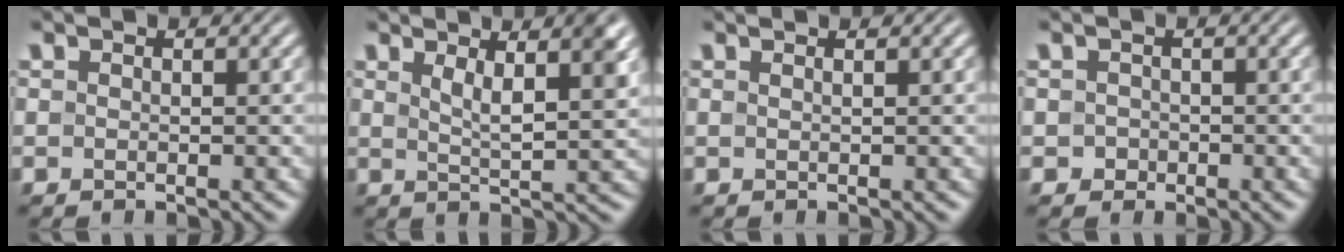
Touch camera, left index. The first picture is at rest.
{"total": 4.9, "force": [2.4, 1.5, 4.1], "torque": [-0.053, 0.001, 0.036]}
{"total": 1.3, "force": [0.8, 0.5, 0.9], "torque": [-0.002, -0.004, -0.003]}
{"total": 0.9, "force": [-0.2, 0.9, 0.2], "torque": [0.003, -0.002, -0.005]}